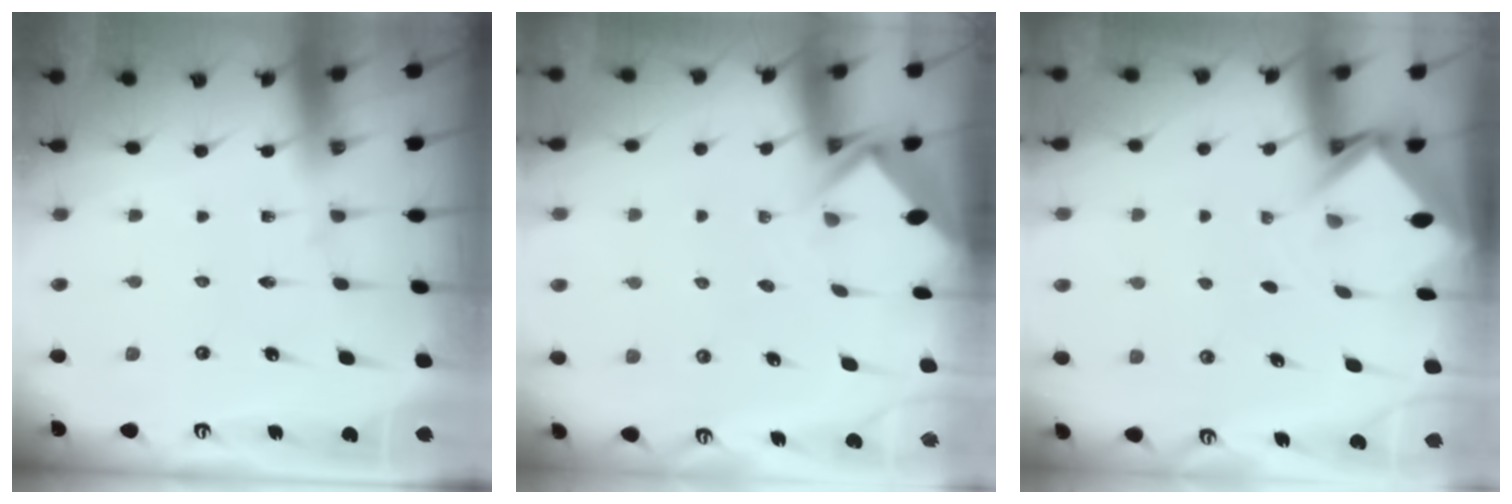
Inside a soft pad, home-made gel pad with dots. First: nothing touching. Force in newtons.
{"total": 2.7, "press": 2.7, "slide": 0.2}
{"total": 3.3, "press": 3.3, "slide": 0.2}